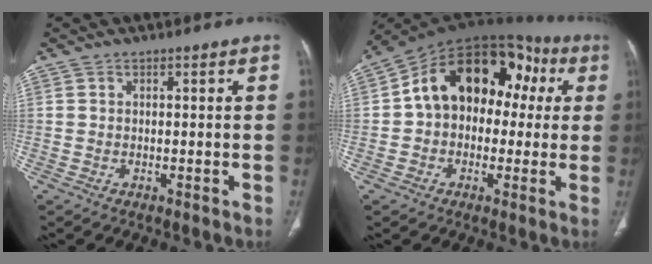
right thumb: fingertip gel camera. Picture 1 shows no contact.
{"total": 21.0, "force": [3.3, 14.4, 14.9], "torque": [-0.189, 0.057, 0.041]}